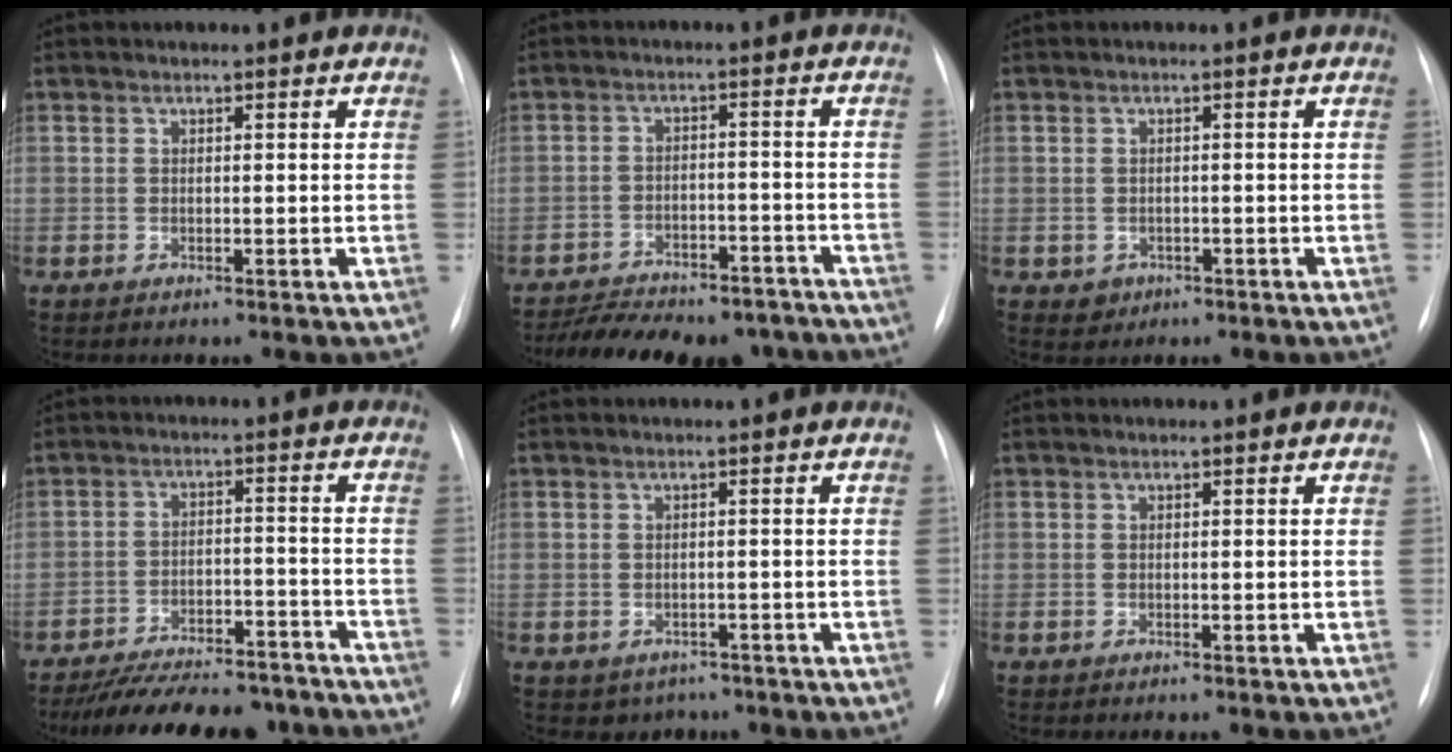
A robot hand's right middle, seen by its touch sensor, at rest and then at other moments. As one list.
[{"total": 16.8, "force": [-14.7, 5.9, 5.8], "torque": [-0.112, 0.010, -0.196]}, {"total": 1.9, "force": [-0.8, 1.7, 0.3], "torque": [-0.002, 0.005, -0.006]}, {"total": 18.2, "force": [-16.2, 5.0, 6.7], "torque": [-0.111, 0.009, -0.227]}, {"total": 3.2, "force": [-2.1, 2.3, 0.5], "torque": [-0.004, 0.008, -0.023]}, {"total": 0.0}]